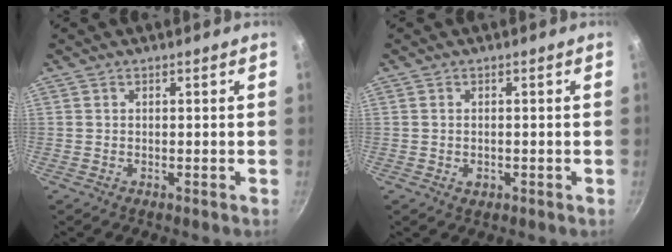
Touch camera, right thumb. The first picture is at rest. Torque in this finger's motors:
{"motor_torque": [-0.47, 0.10, -0.23, 0.13, 0.07]}